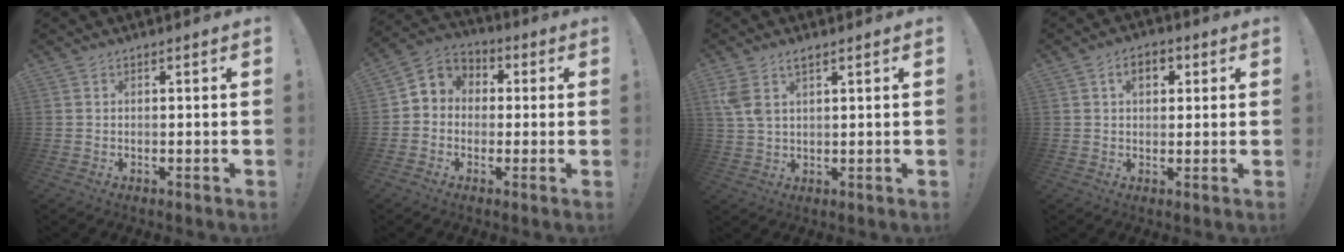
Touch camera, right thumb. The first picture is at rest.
{"total": 5.9, "force": [-1.1, 5.5, 1.8], "torque": [-0.021, 0.011, -0.015]}
{"total": 4.8, "force": [2.7, 2.2, 3.3], "torque": [-0.063, -0.008, 0.051]}
{"total": 5.7, "force": [1.8, 3.8, 3.8], "torque": [-0.049, 0.003, 0.028]}